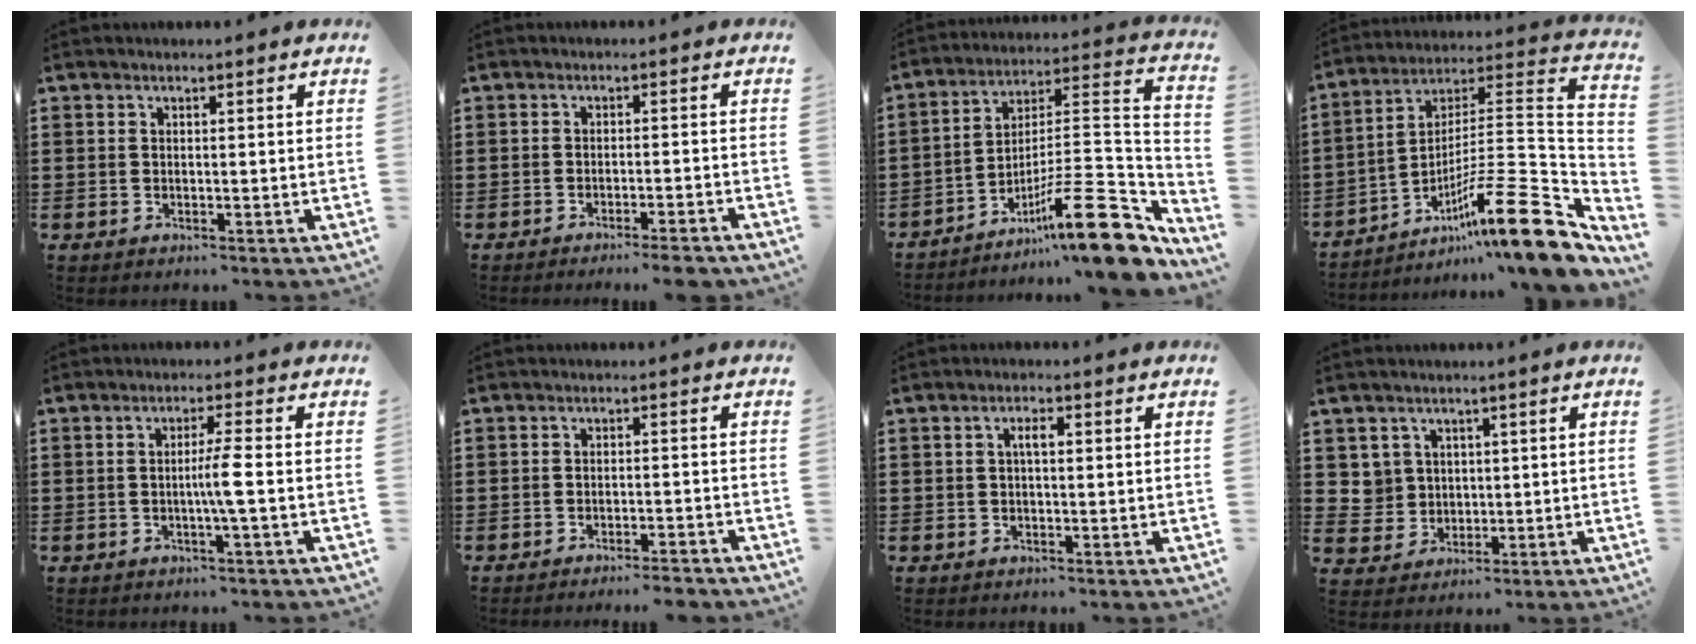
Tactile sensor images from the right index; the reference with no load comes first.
{"total": 3.0, "force": [-2.7, -0.3, 1.4], "torque": [-0.025, -0.004, -0.052]}
{"total": 16.5, "force": [-9.4, 3.6, 13.1], "torque": [-0.183, 0.015, -0.158]}
{"total": 16.7, "force": [-8.9, 2.2, 14.0], "torque": [-0.204, -0.001, -0.154]}
{"total": 4.0, "force": [-0.7, -0.5, 3.9], "torque": [-0.069, -0.006, -0.017]}
{"total": 2.6, "force": [-2.5, -0.4, 0.7], "torque": [-0.016, -0.004, -0.051]}
{"total": 2.1, "force": [0.1, 0.7, 2.0], "torque": [-0.037, 0.004, -0.001]}
{"total": 4.0, "force": [1.3, 3.8, 0.5], "torque": [-0.030, 0.013, 0.023]}